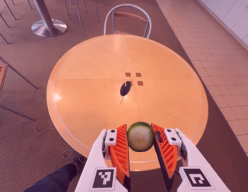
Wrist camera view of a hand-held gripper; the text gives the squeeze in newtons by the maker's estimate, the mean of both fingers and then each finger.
{"total": 6.3, "left": 6.1, "right": 6.6}